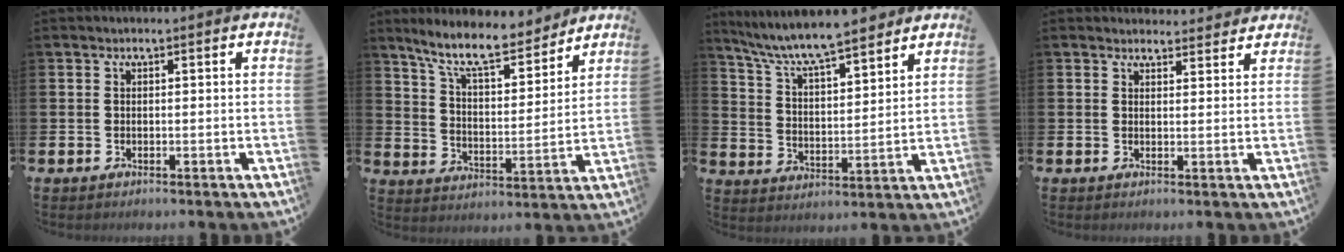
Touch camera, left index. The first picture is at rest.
{"total": 10.1, "force": [8.8, 2.3, 4.5], "torque": [-0.110, -0.051, 0.153]}
{"total": 8.0, "force": [7.5, 0.9, 2.7], "torque": [-0.088, -0.048, 0.132]}
{"total": 2.5, "force": [2.4, 0.6, -0.1], "torque": [0.004, -0.015, 0.042]}